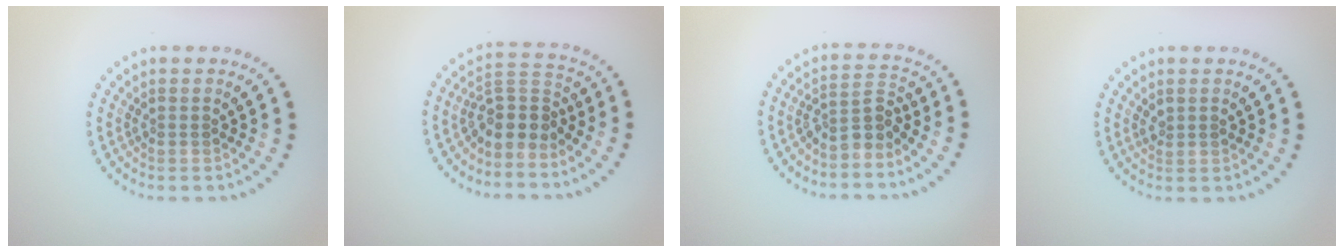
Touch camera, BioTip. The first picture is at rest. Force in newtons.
{"total": 3.3, "press": 2.5, "slide": 2.1}
{"total": 2.7, "press": 2.0, "slide": 1.8}
{"total": 0.8, "press": 0.8, "slide": 0.2}